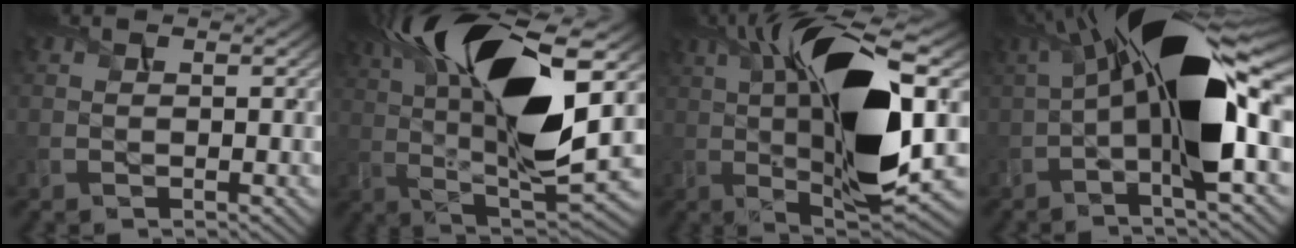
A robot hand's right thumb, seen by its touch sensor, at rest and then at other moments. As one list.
[{"total": 18.2, "force": [4.5, 6.4, 16.5], "torque": [-0.293, 0.028, 0.062]}, {"total": 18.3, "force": [2.7, 6.0, 17.1], "torque": [-0.301, 0.019, 0.032]}, {"total": 16.5, "force": [0.3, 5.8, 15.5], "torque": [-0.274, 0.016, -0.010]}]